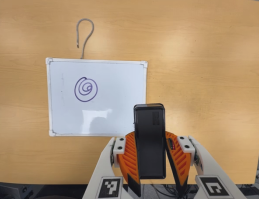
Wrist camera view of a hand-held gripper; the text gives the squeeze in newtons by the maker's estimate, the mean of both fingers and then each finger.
{"total": 7.3, "left": 6.2, "right": 8.3}